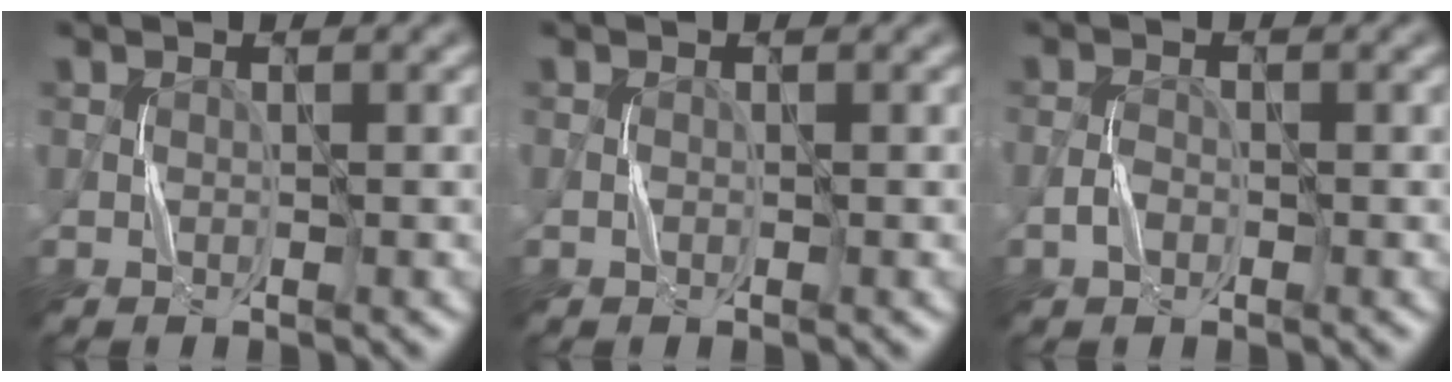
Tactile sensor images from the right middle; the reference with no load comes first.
{"total": 0.0}
{"total": 1.0, "force": [-0.7, 0.5, 0.5], "torque": [-0.013, 0.004, -0.015]}